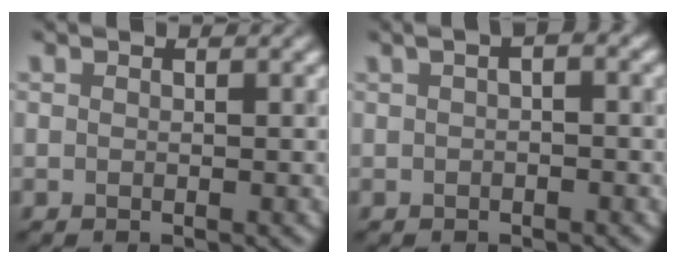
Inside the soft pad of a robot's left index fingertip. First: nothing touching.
{"total": 1.9, "force": [0.4, 0.6, 1.7], "torque": [-0.028, 0.010, 0.003]}